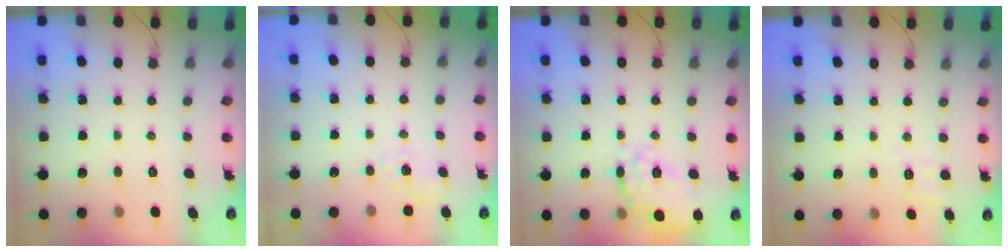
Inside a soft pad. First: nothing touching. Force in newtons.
{"total": 6.1, "press": 5.9, "slide": 1.3}
{"total": 17.9, "press": 17.9, "slide": 0.4}
{"total": 2.2, "press": 0.9, "slide": 2.0}